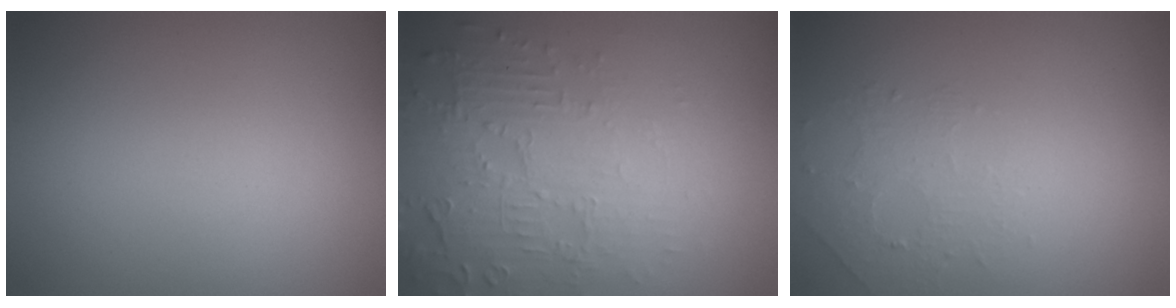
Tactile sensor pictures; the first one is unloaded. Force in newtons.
{"total": 5.5, "press": 3.6, "slide": 4.1}
{"total": 1.4, "press": 0.7, "slide": 1.2}